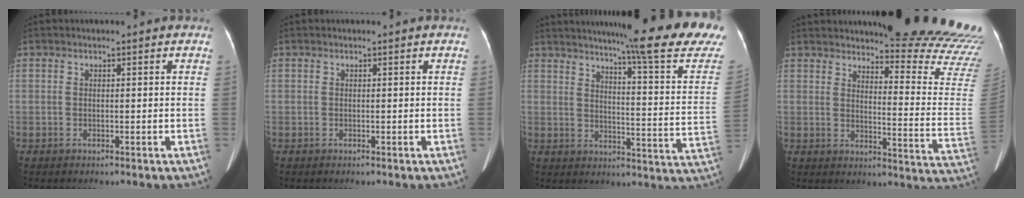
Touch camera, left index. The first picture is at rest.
{"total": 0.0}
{"total": 23.1, "force": [19.8, -0.7, 11.9], "torque": [-0.158, -0.083, 0.229]}
{"total": 20.5, "force": [19.8, -0.1, 5.4], "torque": [-0.064, -0.161, 0.215]}